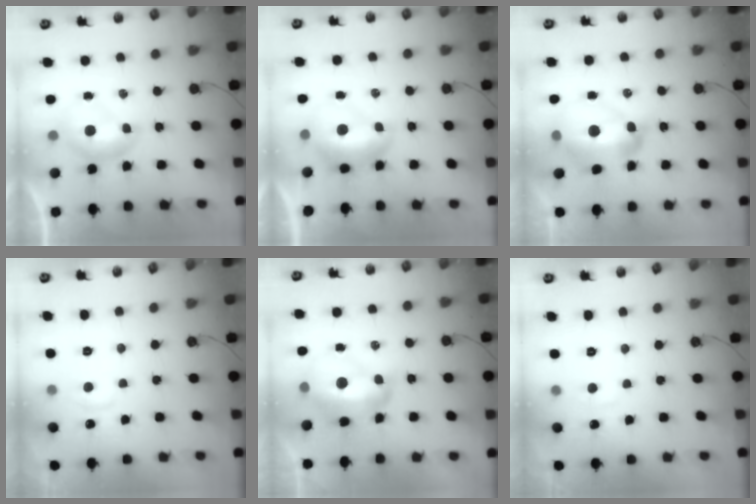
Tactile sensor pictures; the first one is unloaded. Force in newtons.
{"total": 3.4, "press": 3.3, "slide": 0.8}
{"total": 10.3, "press": 10.2, "slide": 1.3}
{"total": 0.8, "press": 0.3, "slide": 0.7}
{"total": 8.9, "press": 8.8, "slide": 1.5}
{"total": 1.1, "press": 0.9, "slide": 0.6}